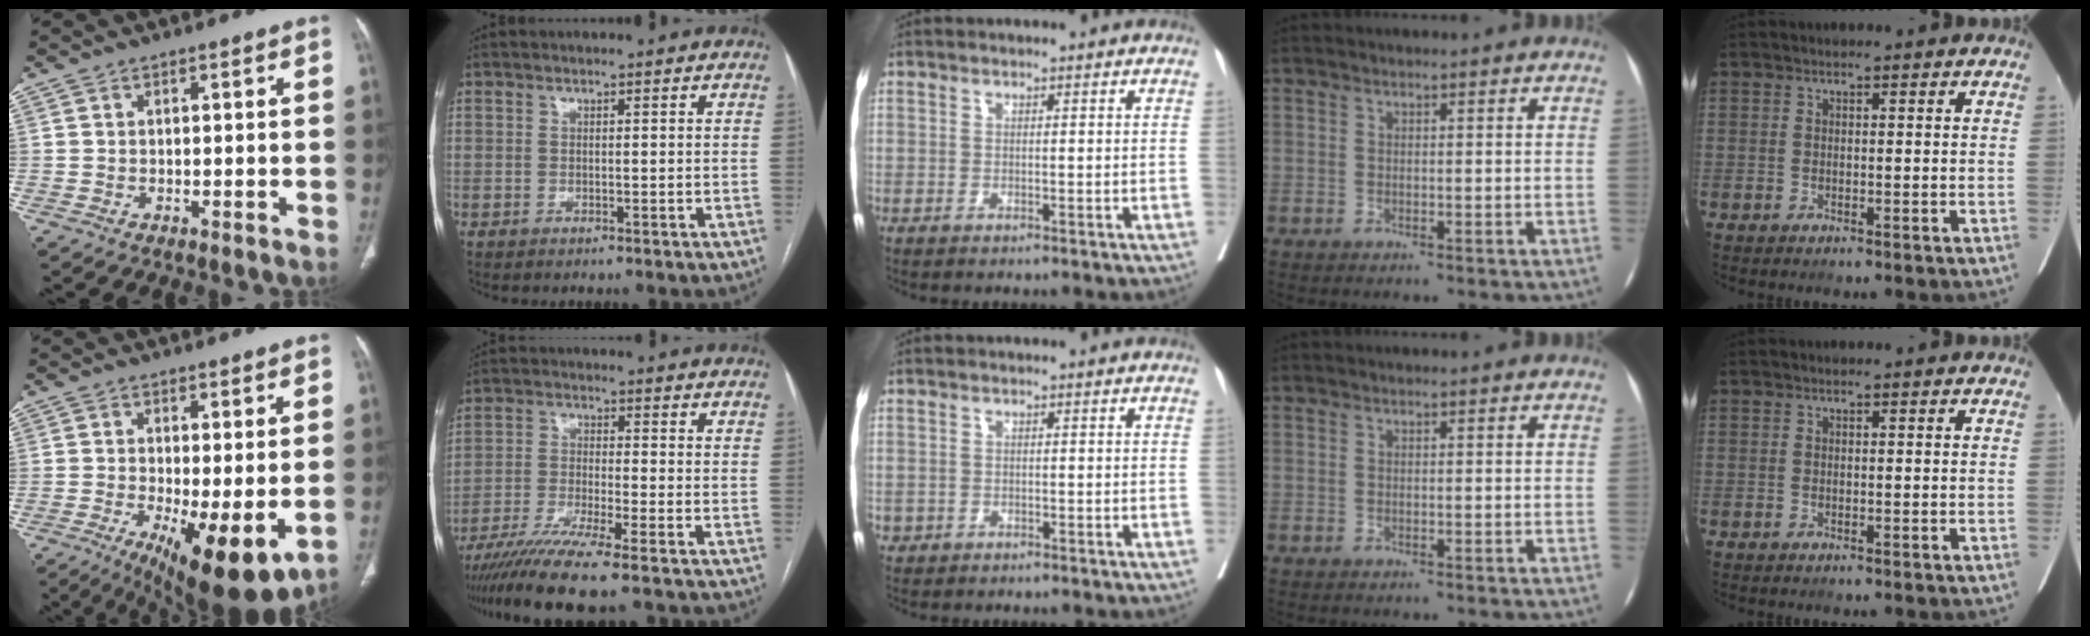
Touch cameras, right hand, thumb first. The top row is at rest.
{"thumb": {"total": 13.3, "force": [-3.5, 4.2, 12.1], "torque": [-0.173, -0.025, -0.040]}, "index": {"total": 10.6, "force": [-8.4, -1.0, 6.5], "torque": [-0.106, -0.031, -0.141]}, "middle": {"total": 0.8, "force": [-0.2, 0.7, 0.1], "torque": [0.000, 0.005, 0.000]}}